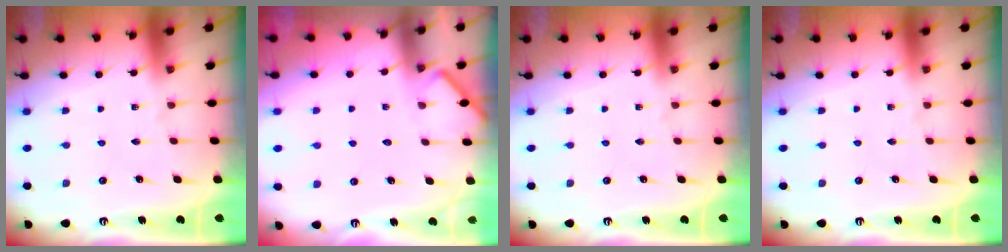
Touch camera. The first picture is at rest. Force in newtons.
{"total": 3.7, "press": 3.6, "slide": 0.5}
{"total": 0.0}
{"total": 0.0}